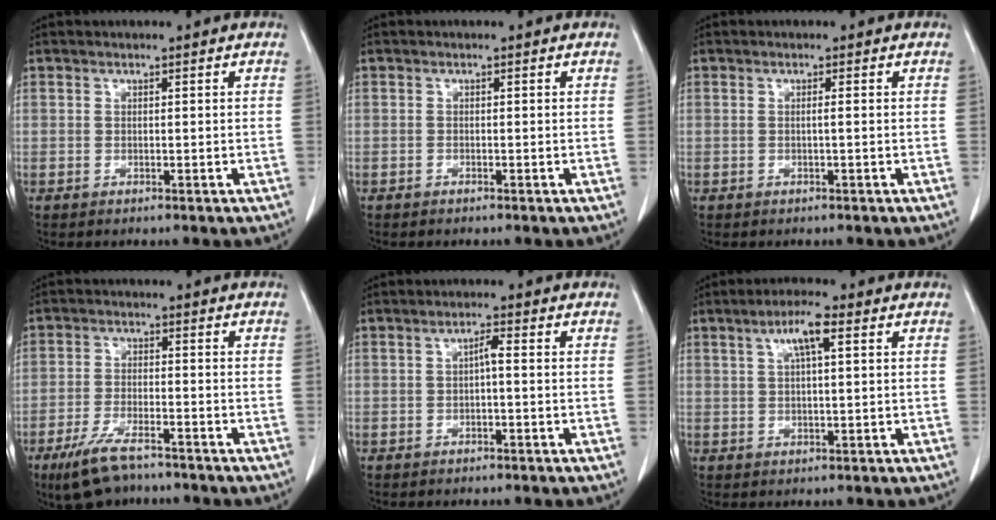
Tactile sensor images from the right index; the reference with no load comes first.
{"total": 0.0}
{"total": 0.6, "force": [0.0, -0.2, 0.5], "torque": [-0.005, 0.003, 0.001]}
{"total": 8.2, "force": [-6.1, 2.4, 4.8], "torque": [-0.097, -0.015, -0.107]}
{"total": 1.7, "force": [-0.2, 0.2, 1.7], "torque": [-0.029, 0.004, -0.003]}
{"total": 5.0, "force": [2.0, 0.6, 4.5], "torque": [-0.084, 0.011, 0.036]}